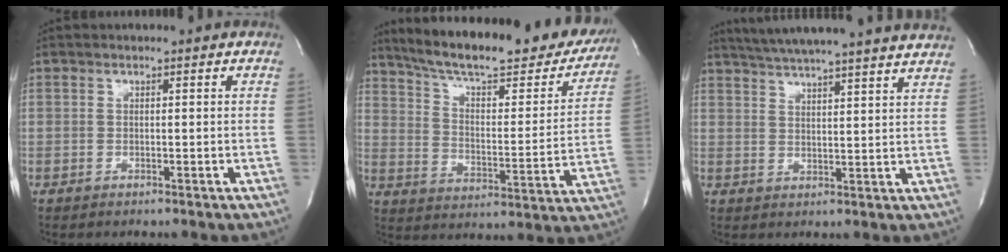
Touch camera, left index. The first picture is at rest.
{"total": 28.5, "force": [24.3, 6.0, 13.6], "torque": [-0.210, -0.037, 0.323]}
{"total": 21.5, "force": [19.6, 0.1, 8.9], "torque": [-0.151, -0.003, 0.259]}